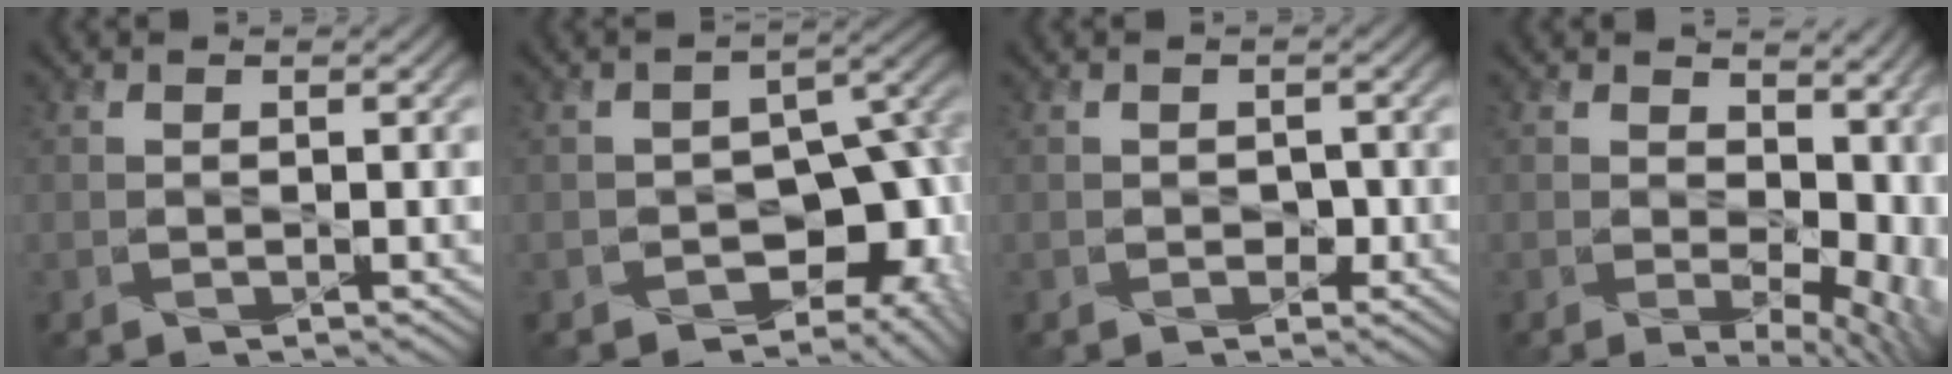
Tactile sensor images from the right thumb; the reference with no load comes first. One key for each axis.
{"total": 12.1, "fx": -5.5, "fy": 8.2, "fz": 7.0, "tx": -0.084, "ty": -0.009, "tz": -0.074}
{"total": 1.6, "fx": -0.6, "fy": 1.2, "fz": 0.8, "tx": -0.017, "ty": -0.008, "tz": -0.008}
{"total": 12.3, "fx": 1.6, "fy": 7.5, "fz": 9.6, "tx": -0.132, "ty": -0.026, "tz": 0.066}